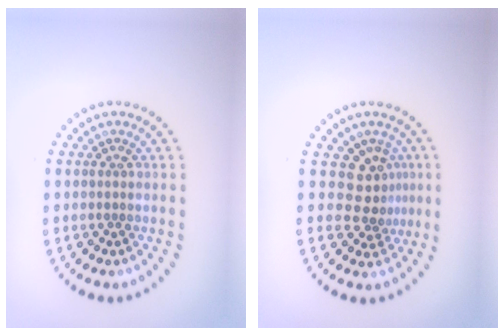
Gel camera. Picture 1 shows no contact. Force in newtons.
{"total": 3.0, "press": 2.3, "slide": 2.0}